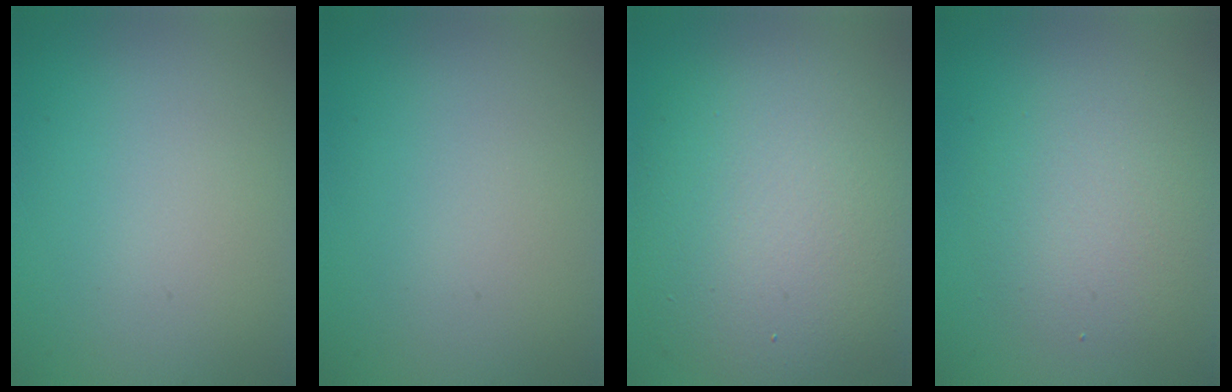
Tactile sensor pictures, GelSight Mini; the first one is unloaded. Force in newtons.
{"total": 0.0}
{"total": 10.5, "press": 10.5, "slide": 0.5}
{"total": 4.0, "press": 3.9, "slide": 0.2}